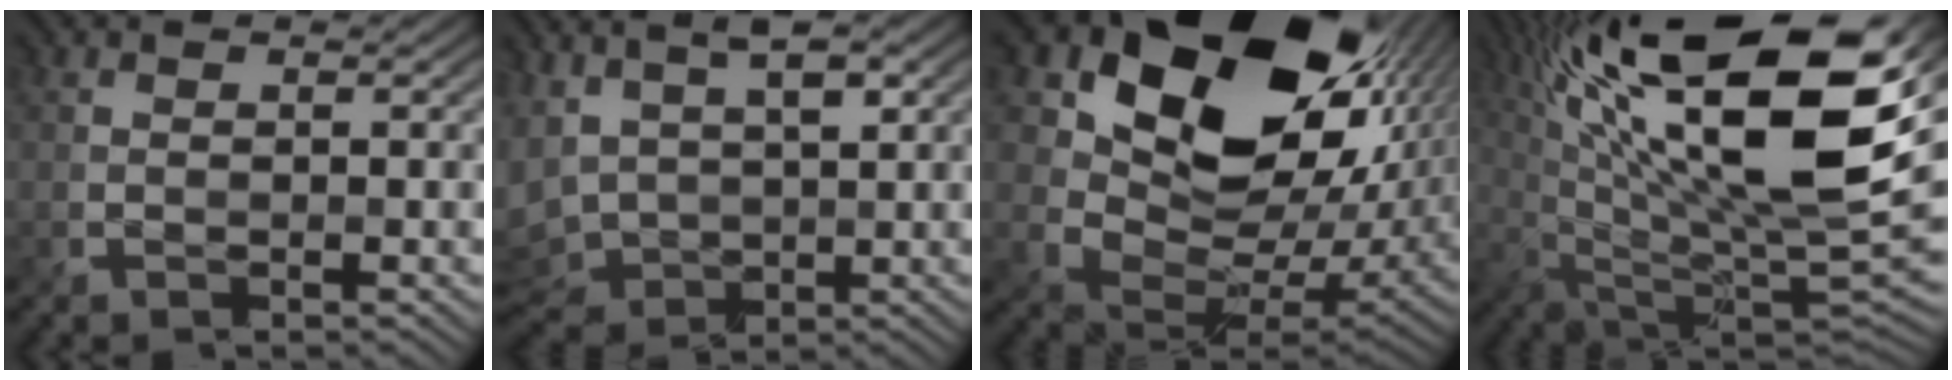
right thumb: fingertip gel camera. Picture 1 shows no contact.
{"total": 8.5, "force": [2.4, 4.7, 6.6], "torque": [-0.175, 0.000, 0.047]}
{"total": 18.7, "force": [8.0, 12.4, 11.5], "torque": [-0.180, 0.003, 0.156]}
{"total": 20.8, "force": [8.3, 7.6, 17.6], "torque": [-0.303, 0.036, 0.132]}